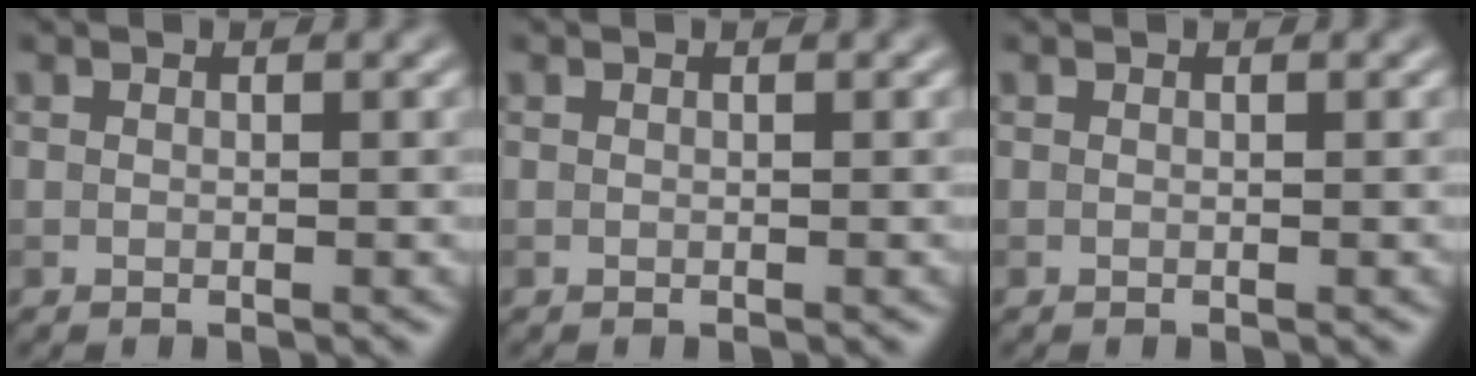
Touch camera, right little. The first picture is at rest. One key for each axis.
{"total": 0.0}
{"total": 0.0}